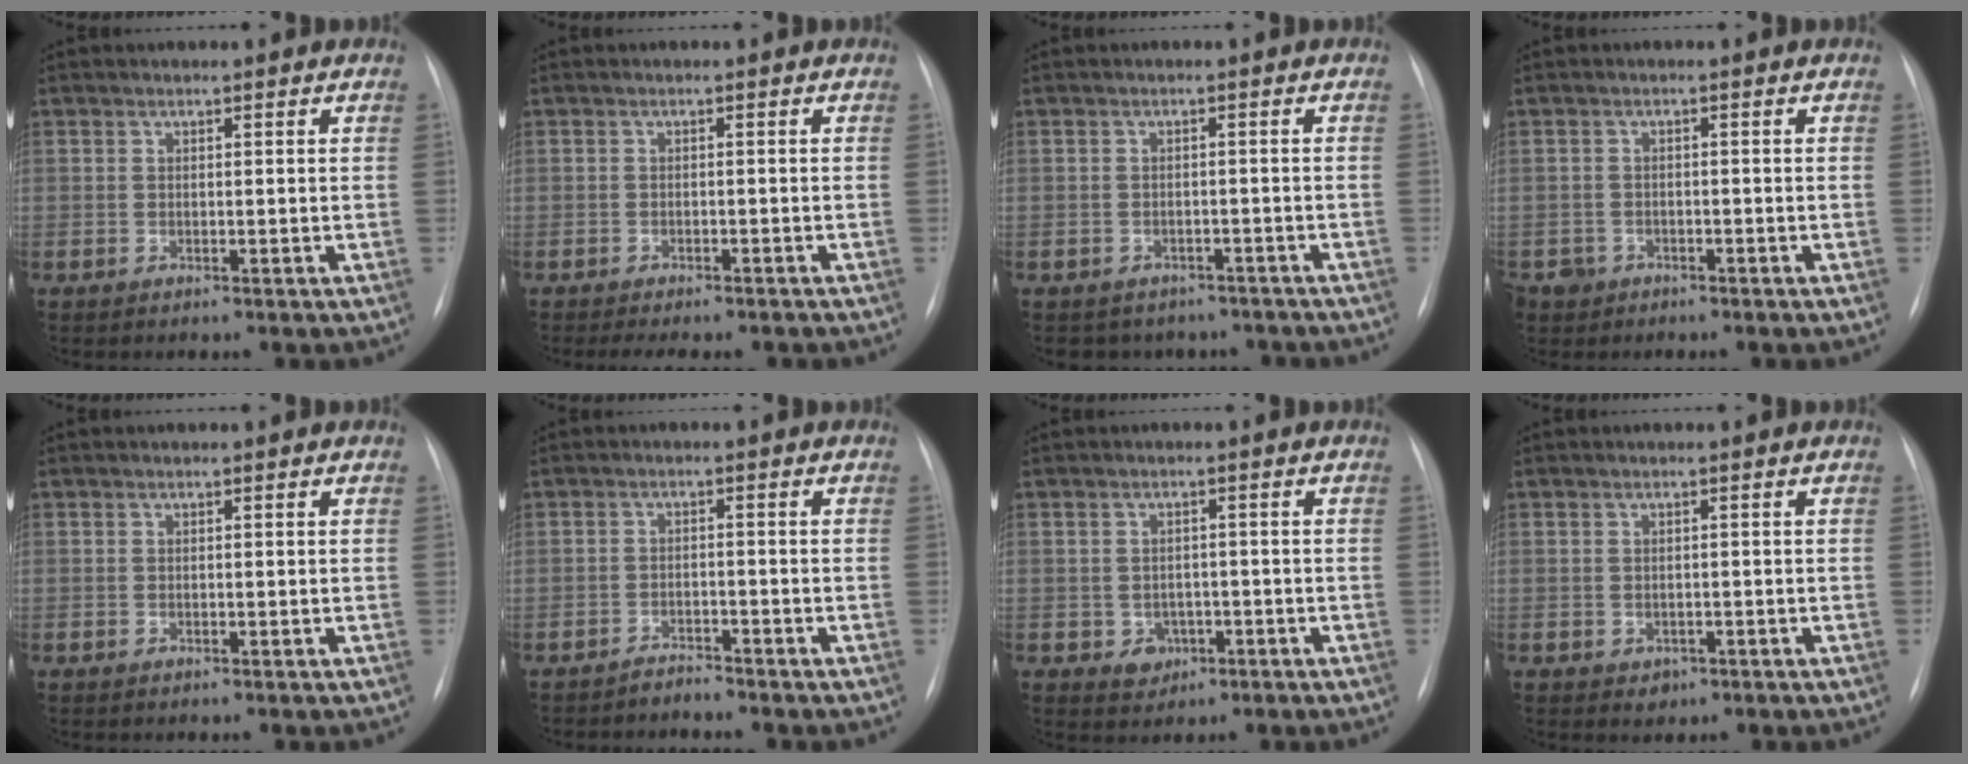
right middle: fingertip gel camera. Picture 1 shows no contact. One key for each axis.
{"total": 7.2, "fx": -6.1, "fy": 2.0, "fz": 3.1, "tx": -0.037, "ty": 0.000, "tz": -0.074}
{"total": 7.1, "fx": -5.9, "fy": 3.9, "fz": 0.5, "tx": 0.001, "ty": 0.018, "tz": -0.061}
{"total": 3.5, "fx": -2.1, "fy": 2.8, "fz": -0.1, "tx": 0.004, "ty": 0.006, "tz": -0.036}
{"total": 0.0}
{"total": 1.7, "fx": -1.6, "fy": -0.1, "fz": -0.5, "tx": 0.012, "ty": -0.007, "tz": -0.024}
{"total": 3.1, "fx": -1.1, "fy": 2.6, "fz": 1.1, "tx": -0.009, "ty": 0.007, "tz": -0.008}
{"total": 1.5, "fx": -0.7, "fy": 1.3, "fz": 0.5, "tx": -0.003, "ty": 0.003, "tz": -0.004}